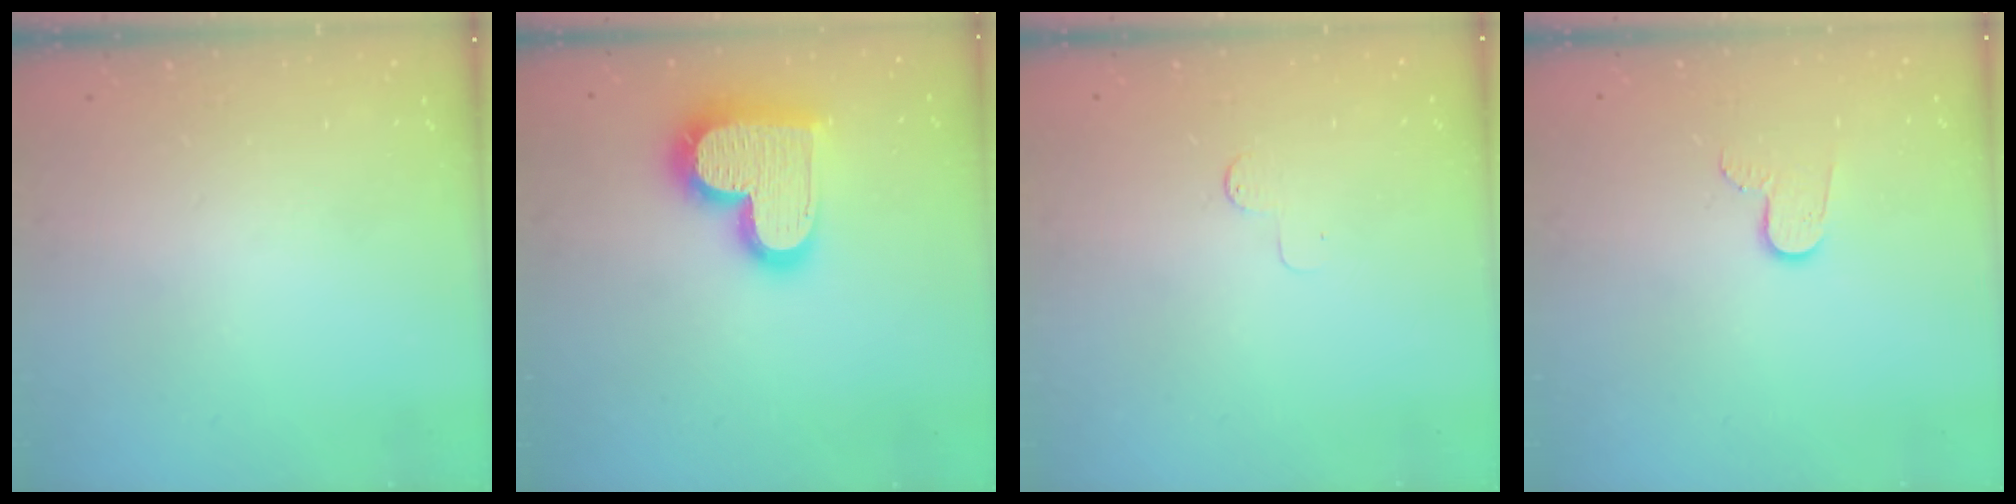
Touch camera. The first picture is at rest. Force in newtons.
{"total": 20.7, "press": 20.7, "slide": 1.5}
{"total": 2.6, "press": 2.6, "slide": 0.3}
{"total": 7.0, "press": 7.0, "slide": 0.5}